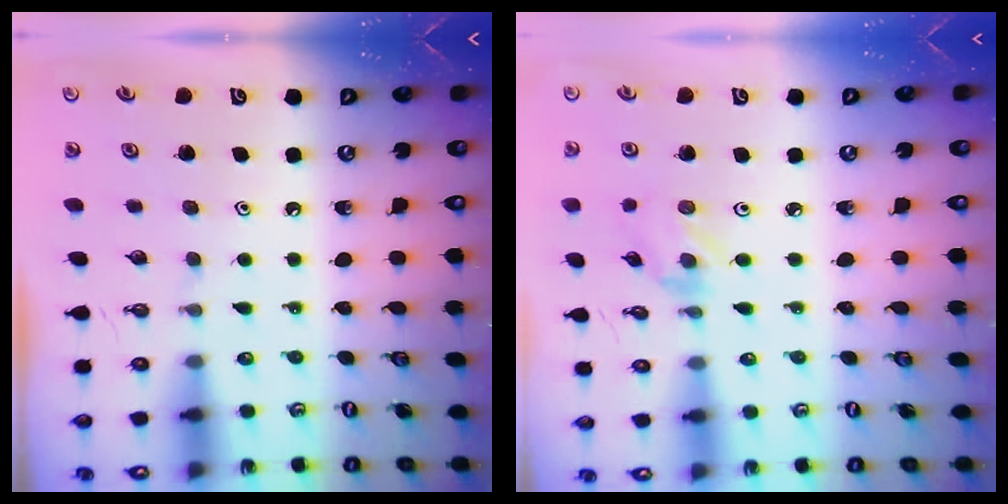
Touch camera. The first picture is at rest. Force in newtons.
{"total": 1.6, "press": 1.5, "slide": 0.3}